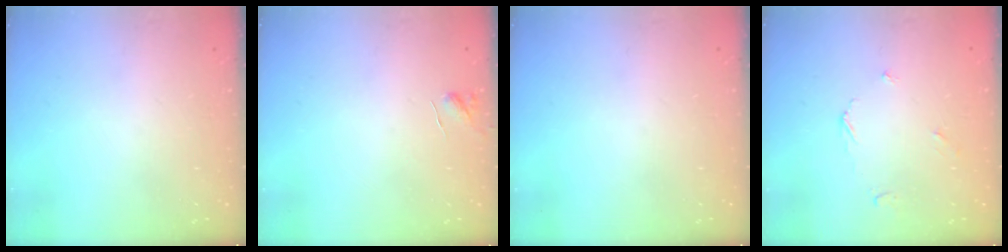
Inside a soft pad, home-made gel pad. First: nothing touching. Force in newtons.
{"total": 4.7, "press": 4.7, "slide": 0.5}
{"total": 0.0}
{"total": 3.5, "press": 3.5, "slide": 0.5}